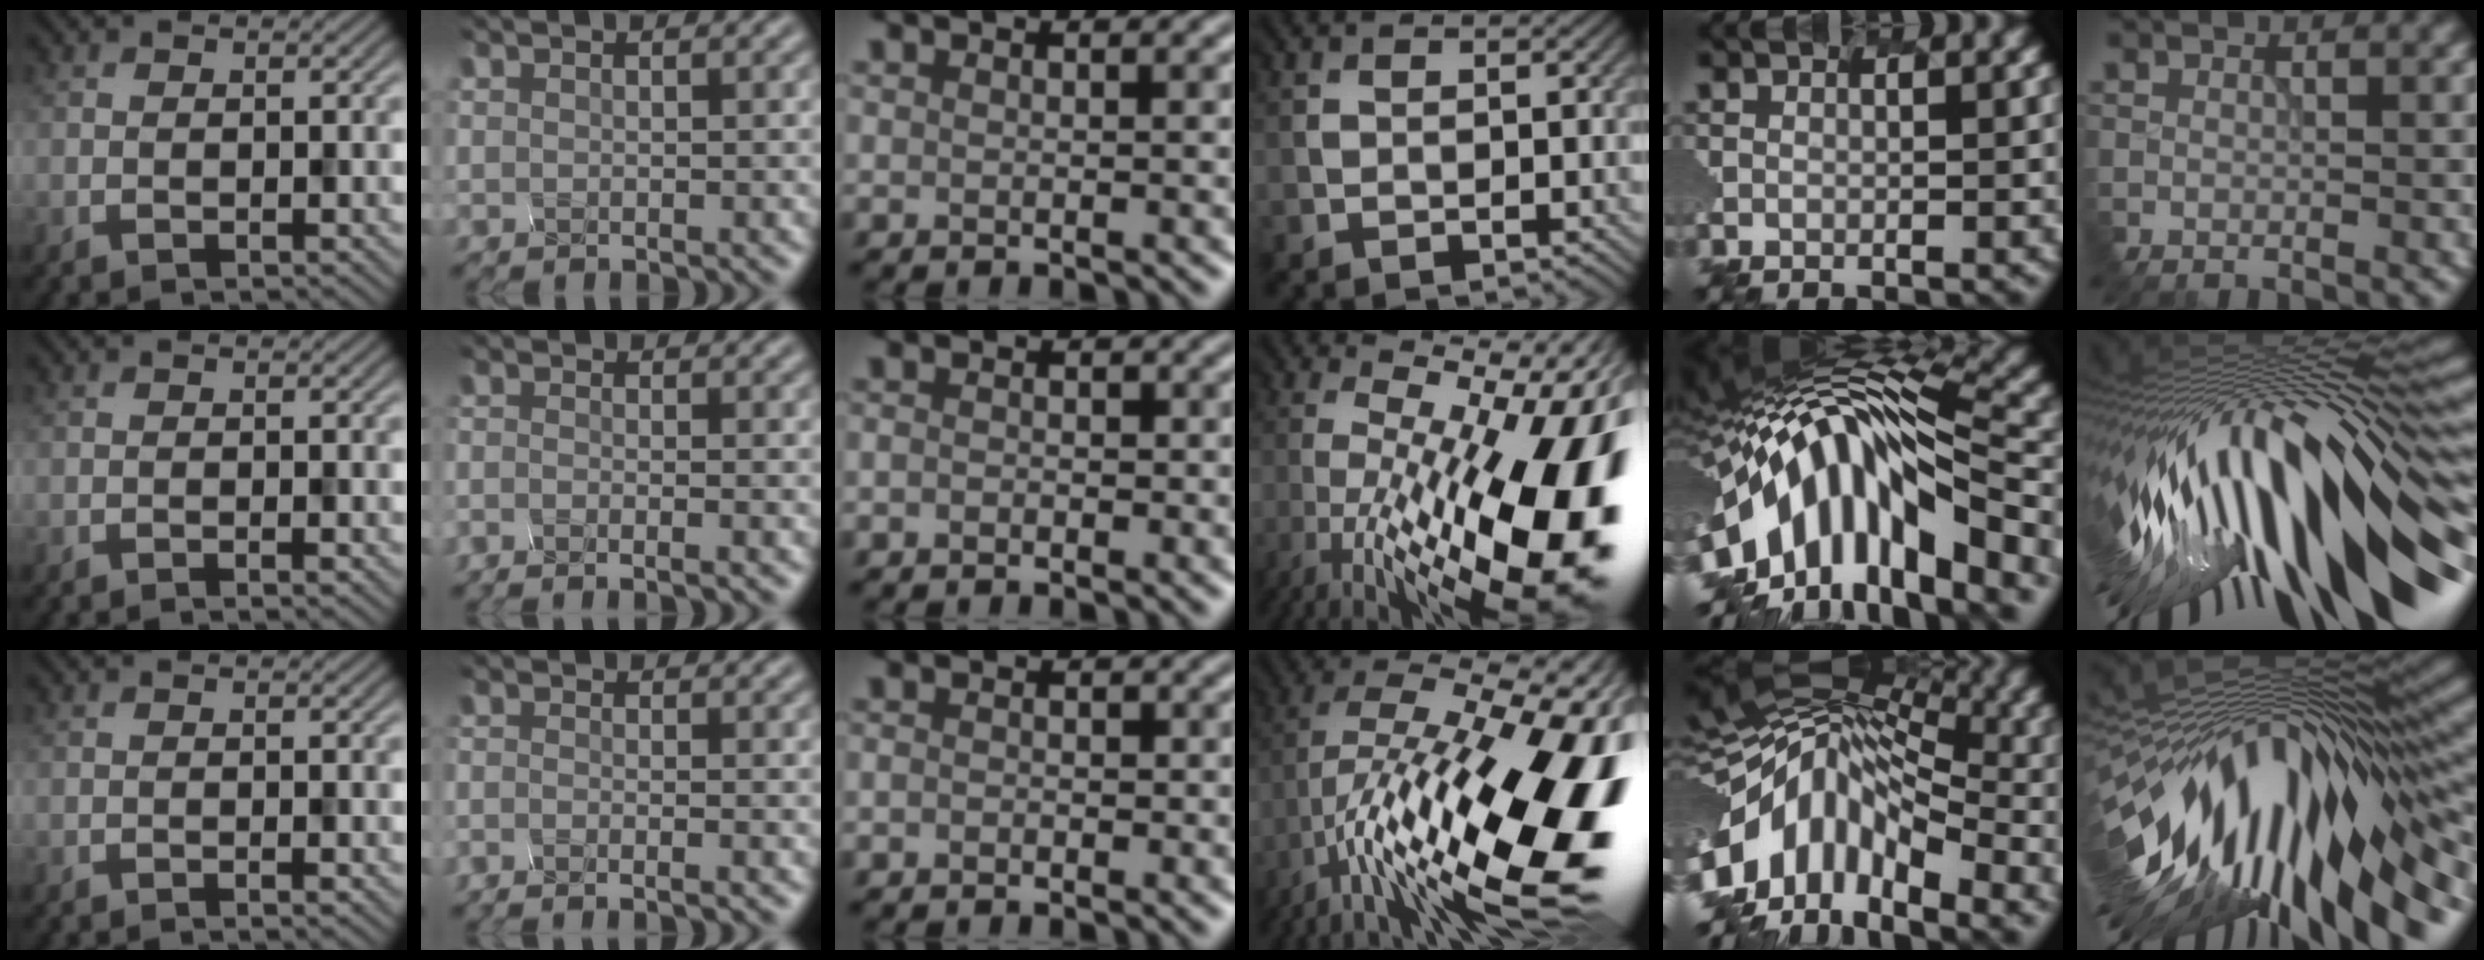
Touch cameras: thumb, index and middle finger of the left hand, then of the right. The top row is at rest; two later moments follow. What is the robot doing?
{"motion": "disassemble", "object": "hinged tin"}